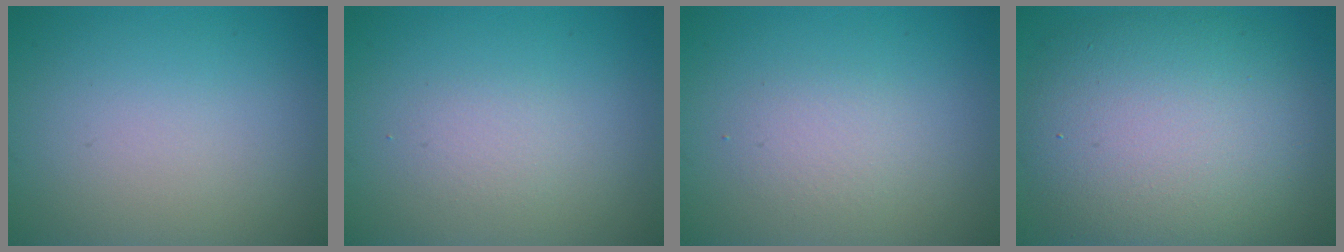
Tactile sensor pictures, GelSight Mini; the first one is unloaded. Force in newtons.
{"total": 1.2, "press": 1.2, "slide": 0.0}
{"total": 1.7, "press": 1.7, "slide": 0.1}
{"total": 11.1, "press": 11.1, "slide": 0.6}